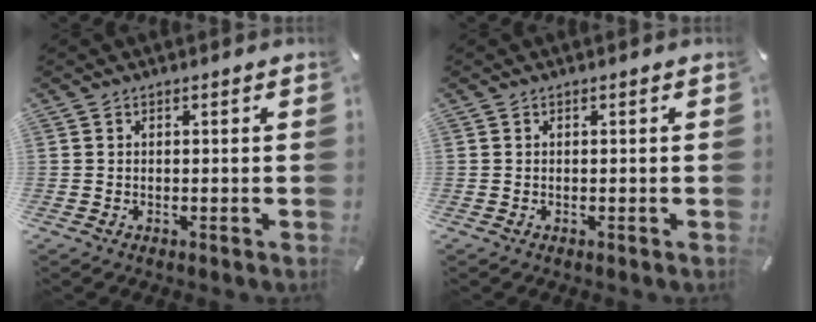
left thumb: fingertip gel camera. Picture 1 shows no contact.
{"total": 0.0}